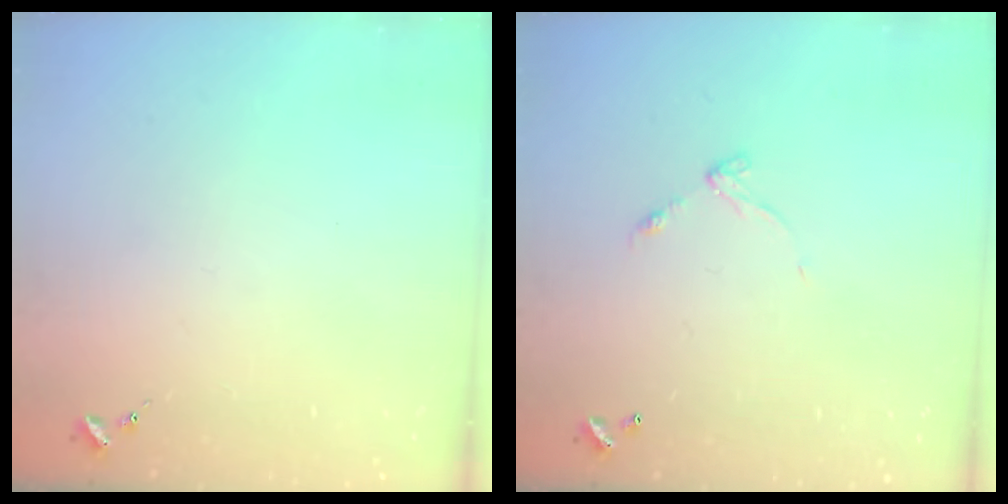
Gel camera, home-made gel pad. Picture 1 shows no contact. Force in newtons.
{"total": 5.6, "press": 5.6, "slide": 0.5}